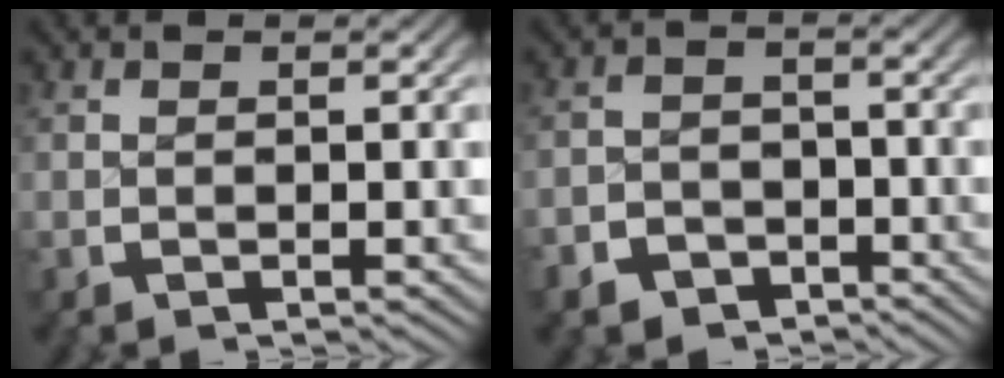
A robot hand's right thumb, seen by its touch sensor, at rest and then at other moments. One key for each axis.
{"total": 5.2, "fx": -3.7, "fy": 3.5, "fz": 0.7, "tx": 0.002, "ty": -0.024, "tz": -0.061}